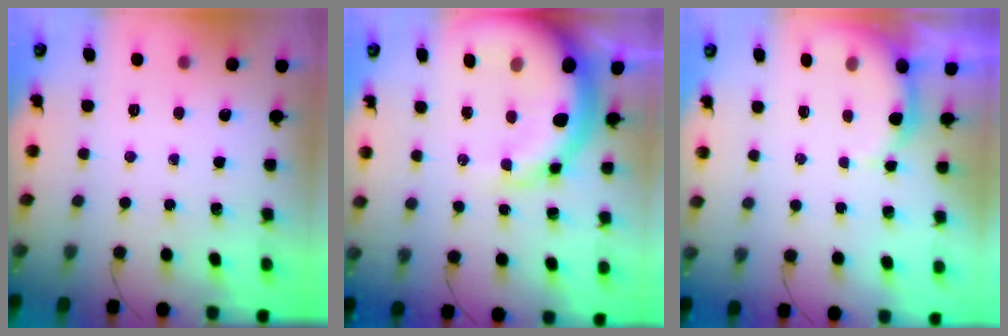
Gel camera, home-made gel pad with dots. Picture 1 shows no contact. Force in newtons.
{"total": 16.2, "press": 15.5, "slide": 4.6}
{"total": 5.0, "press": 5.0, "slide": 0.6}